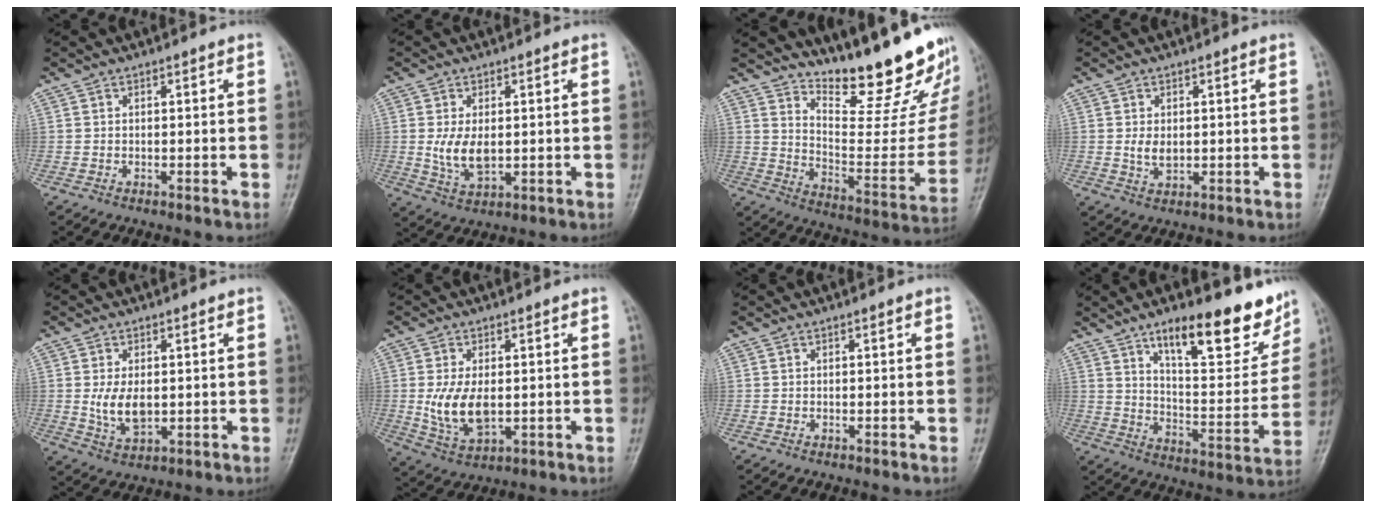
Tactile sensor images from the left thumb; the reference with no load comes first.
{"total": 6.4, "force": [0.3, 3.7, 5.2], "torque": [-0.095, -0.014, 0.014]}
{"total": 23.5, "force": [18.0, 6.2, 13.8], "torque": [-0.163, -0.131, 0.262]}
{"total": 3.0, "force": [0.4, 2.0, 2.3], "torque": [-0.034, -0.007, 0.013]}
{"total": 6.3, "force": [0.3, 3.7, 5.1], "torque": [-0.089, -0.014, 0.014]}
{"total": 9.0, "force": [0.0, 5.2, 7.4], "torque": [-0.135, -0.011, 0.012]}
{"total": 0.0}
{"total": 19.8, "force": [13.0, 6.8, 13.3], "torque": [-0.139, -0.074, 0.201]}